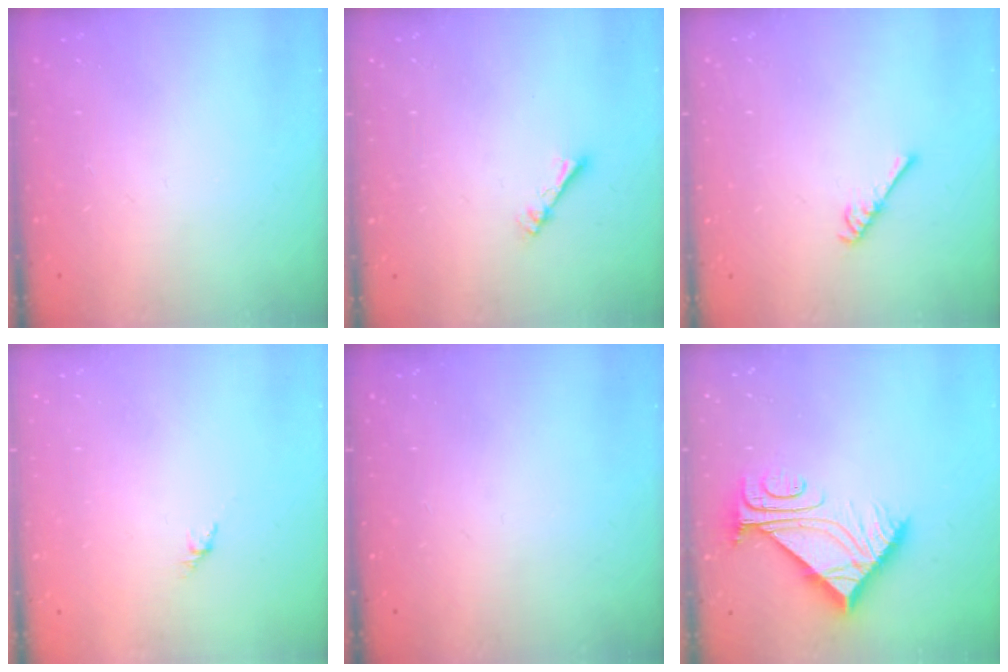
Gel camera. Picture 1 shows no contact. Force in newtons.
{"total": 2.3, "press": 2.2, "slide": 0.4}
{"total": 3.8, "press": 3.7, "slide": 0.6}
{"total": 3.0, "press": 2.9, "slide": 0.7}
{"total": 0.0}
{"total": 9.0, "press": 8.9, "slide": 1.0}